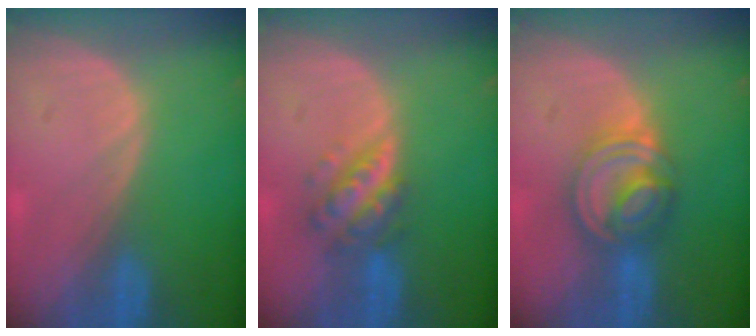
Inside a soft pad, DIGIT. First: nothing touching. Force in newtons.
{"total": 5.6, "press": 5.2, "slide": 2.1}
{"total": 7.6, "press": 6.6, "slide": 3.8}